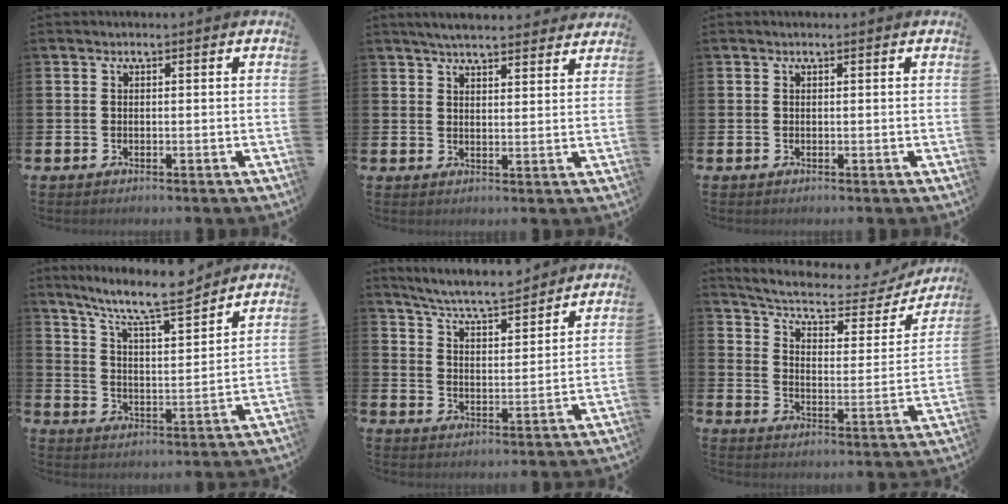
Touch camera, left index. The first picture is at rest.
{"total": 4.6, "force": [4.5, 0.6, 1.1], "torque": [-0.032, -0.017, 0.081]}
{"total": 0.0}
{"total": 9.6, "force": [8.7, 1.0, 3.9], "torque": [-0.102, -0.054, 0.152]}
{"total": 6.8, "force": [6.5, 0.4, 2.0], "torque": [-0.065, -0.040, 0.115]}
{"total": 6.2, "force": [5.3, 1.9, 2.7], "torque": [-0.077, -0.038, 0.082]}